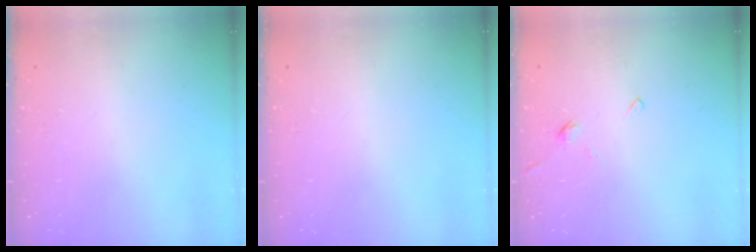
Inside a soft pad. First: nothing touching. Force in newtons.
{"total": 0.0}
{"total": 2.4, "press": 2.4, "slide": 0.5}